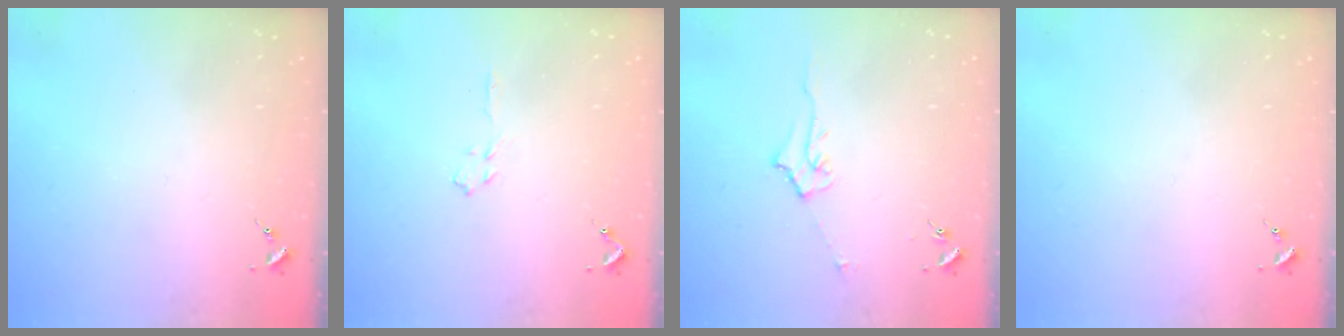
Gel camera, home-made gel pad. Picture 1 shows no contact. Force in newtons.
{"total": 3.2, "press": 3.1, "slide": 0.4}
{"total": 5.1, "press": 5.0, "slide": 0.6}
{"total": 0.0}